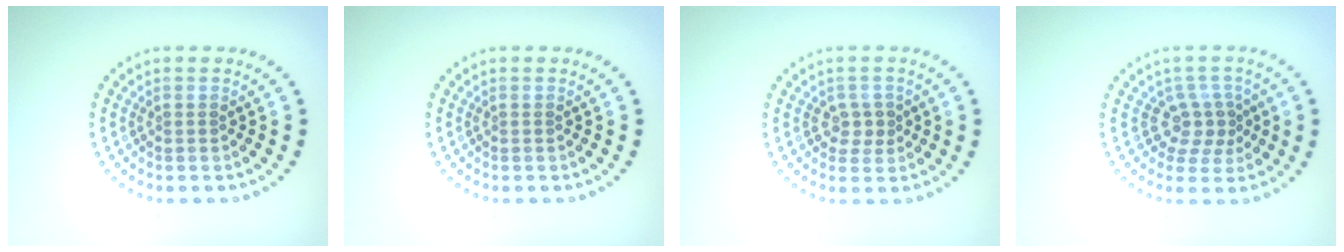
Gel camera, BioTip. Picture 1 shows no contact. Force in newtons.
{"total": 0.0}
{"total": 1.7, "press": 1.6, "slide": 0.6}
{"total": 2.8, "press": 2.0, "slide": 1.9}